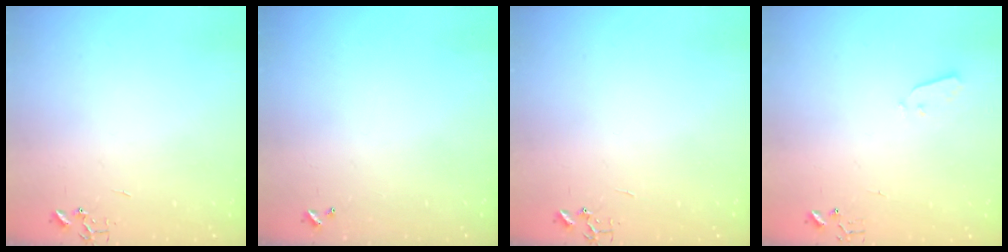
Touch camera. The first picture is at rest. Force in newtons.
{"total": 0.0}
{"total": 0.0}
{"total": 3.0, "press": 2.9, "slide": 0.3}